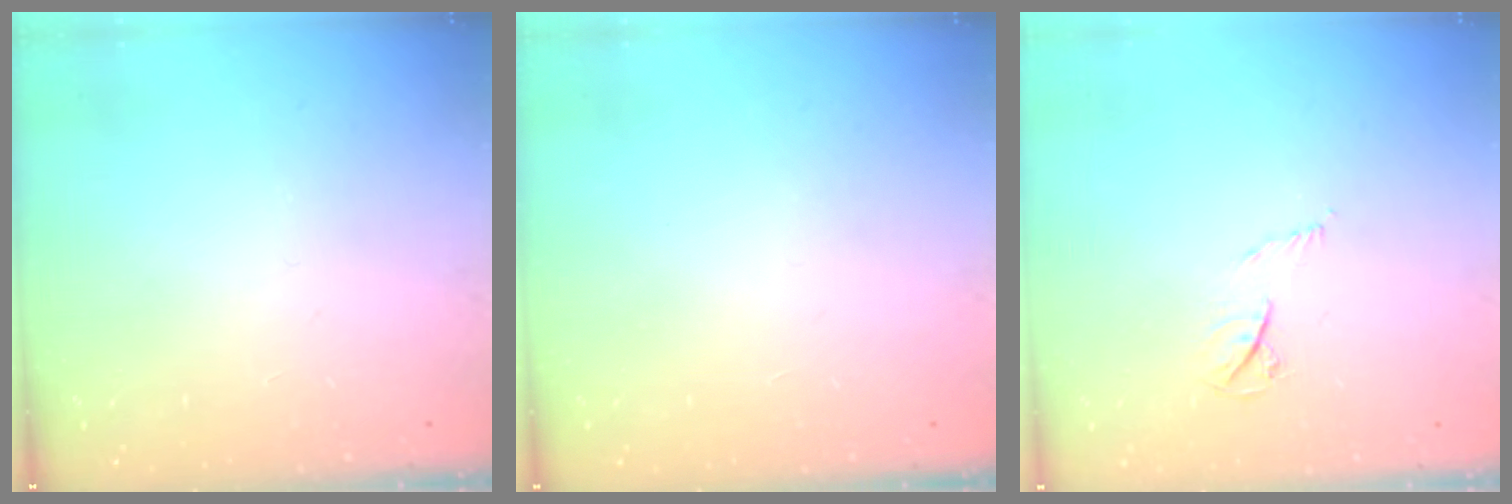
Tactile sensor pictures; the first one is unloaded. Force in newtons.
{"total": 1.5, "press": 1.5, "slide": 0.1}
{"total": 4.8, "press": 4.8, "slide": 0.6}